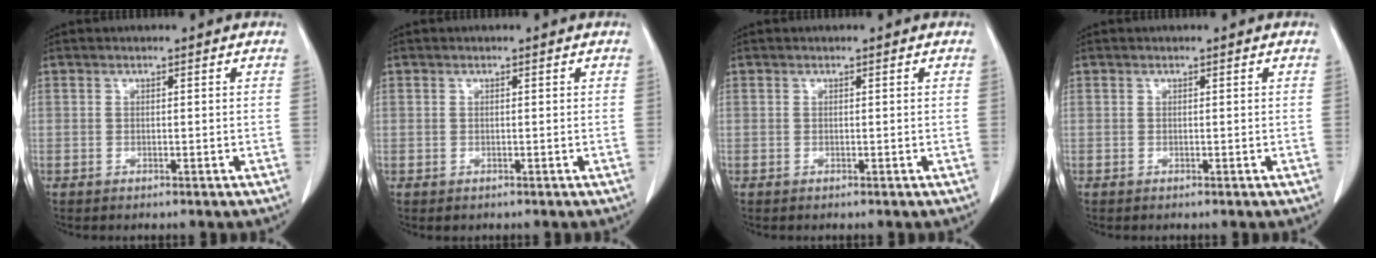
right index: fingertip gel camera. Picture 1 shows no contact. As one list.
[{"total": 0.7, "force": [0.0, 0.7, 0.0], "torque": [0.004, 0.004, -0.003]}, {"total": 0.0}, {"total": 0.0}]